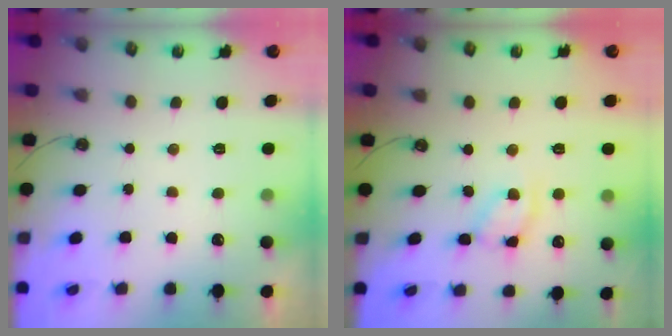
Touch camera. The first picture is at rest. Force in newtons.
{"total": 11.4, "press": 11.4, "slide": 0.7}